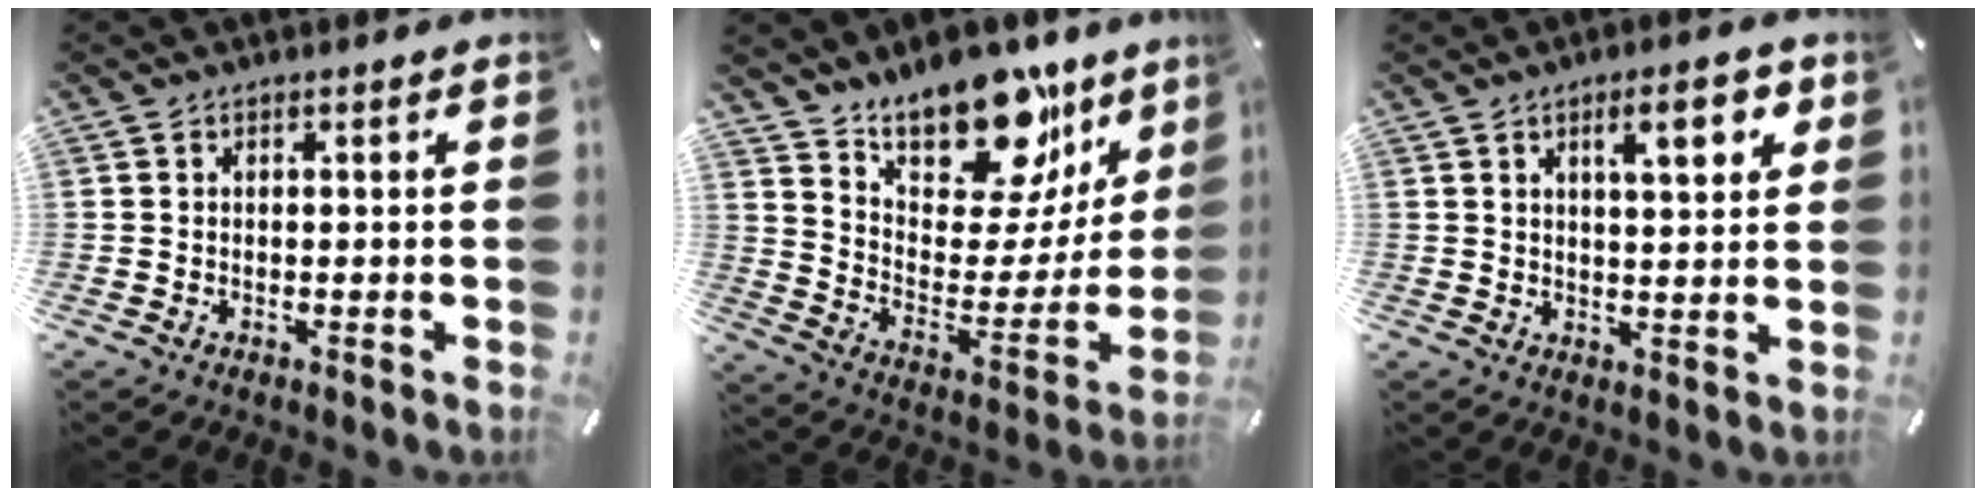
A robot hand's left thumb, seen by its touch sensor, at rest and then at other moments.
{"total": 22.2, "force": [17.0, 10.7, 9.3], "torque": [-0.134, -0.130, 0.298]}
{"total": 8.0, "force": [3.8, 2.6, 6.5], "torque": [-0.094, -0.007, 0.057]}